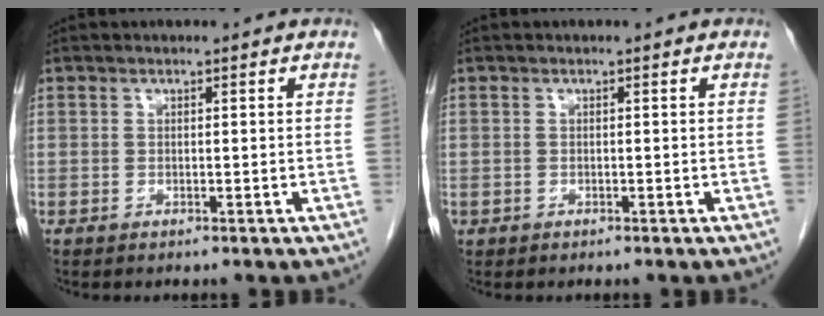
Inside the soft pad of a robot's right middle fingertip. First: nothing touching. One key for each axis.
{"total": 0.0}